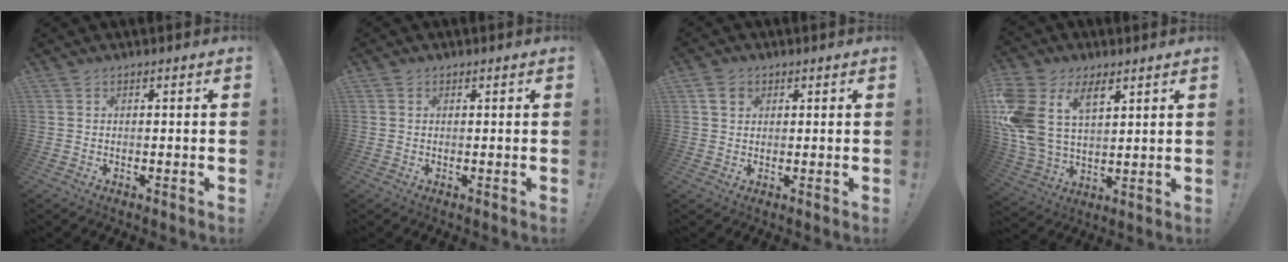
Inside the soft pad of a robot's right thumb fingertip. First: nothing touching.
{"total": 0.6, "force": [0.2, 0.6, 0.0], "torque": [0.006, 0.000, 0.003]}
{"total": 4.1, "force": [1.8, 3.2, 1.9], "torque": [-0.023, 0.000, 0.033]}
{"total": 15.5, "force": [7.2, 10.1, 9.4], "torque": [-0.212, -0.038, 0.135]}